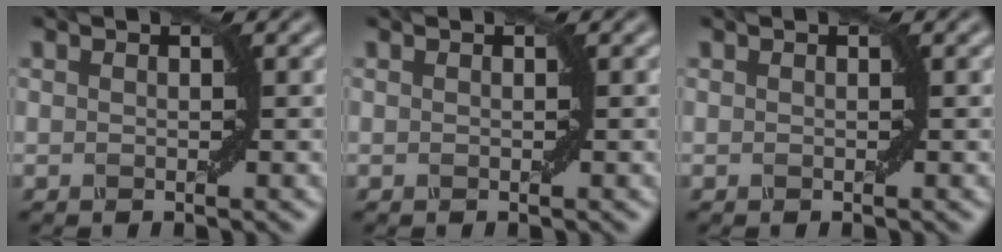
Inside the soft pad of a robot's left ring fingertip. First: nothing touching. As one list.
[{"total": 0.0}, {"total": 0.0}]